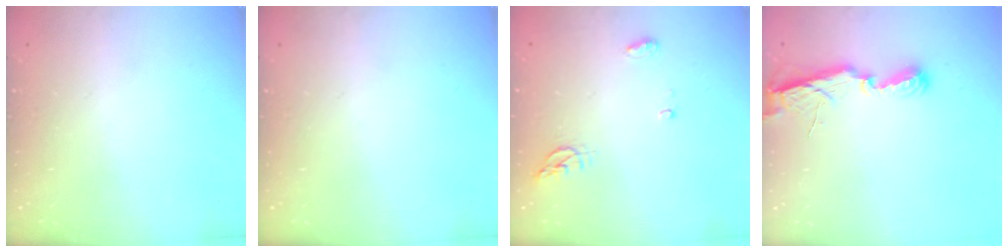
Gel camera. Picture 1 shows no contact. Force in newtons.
{"total": 0.0}
{"total": 4.9, "press": 4.9, "slide": 0.6}
{"total": 7.0, "press": 7.0, "slide": 0.5}